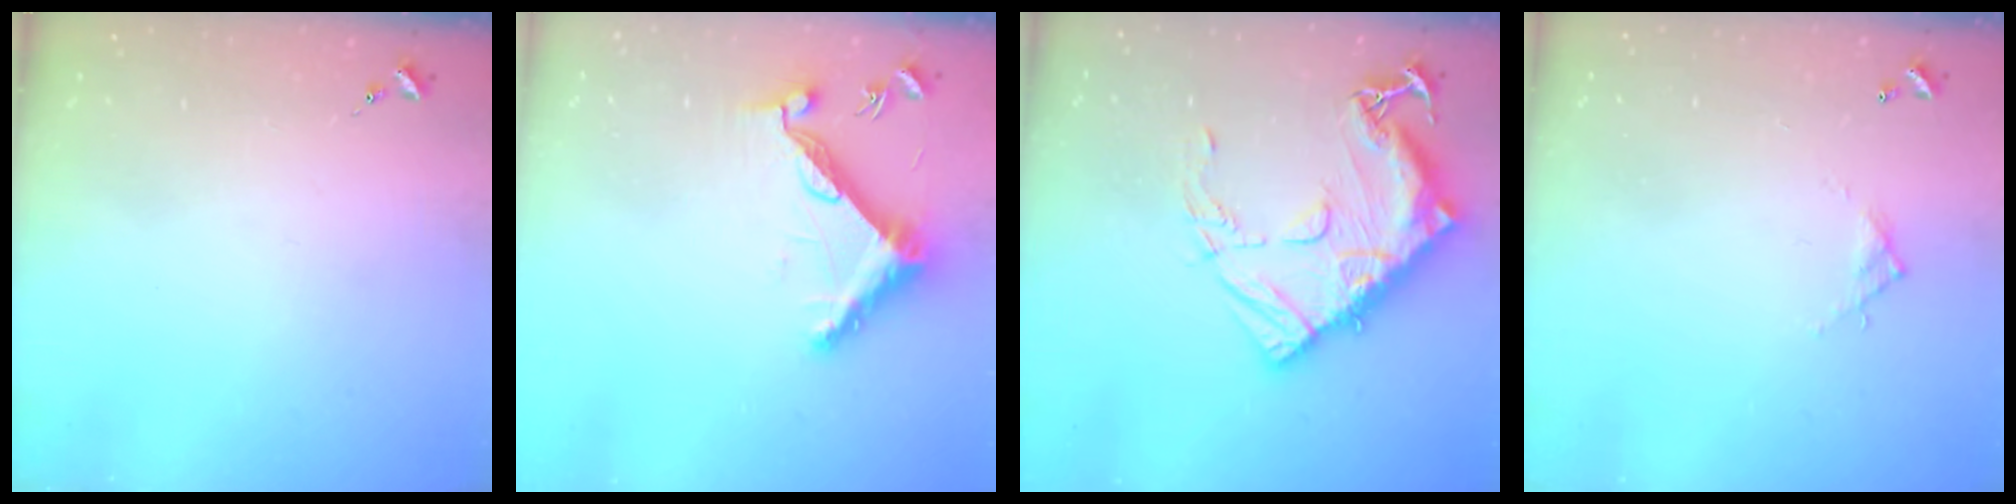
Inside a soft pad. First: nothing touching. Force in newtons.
{"total": 11.1, "press": 11.0, "slide": 0.7}
{"total": 19.9, "press": 19.8, "slide": 1.7}
{"total": 4.2, "press": 4.2, "slide": 0.2}